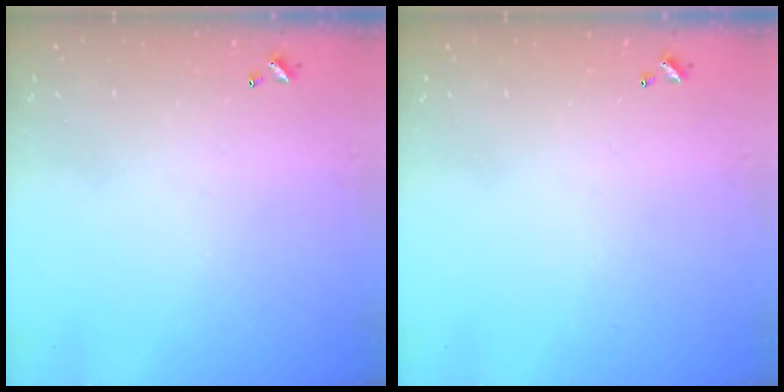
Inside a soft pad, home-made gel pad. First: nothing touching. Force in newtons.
{"total": 0.0}